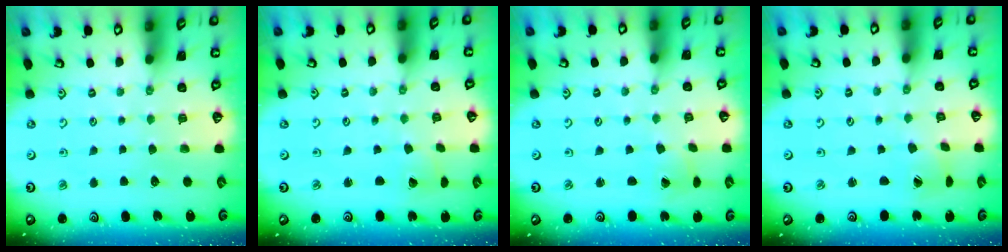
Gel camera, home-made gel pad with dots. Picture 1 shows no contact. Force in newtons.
{"total": 1.9, "press": 1.9, "slide": 0.0}
{"total": 1.2, "press": 1.2, "slide": 0.1}
{"total": 2.2, "press": 2.2, "slide": 0.1}